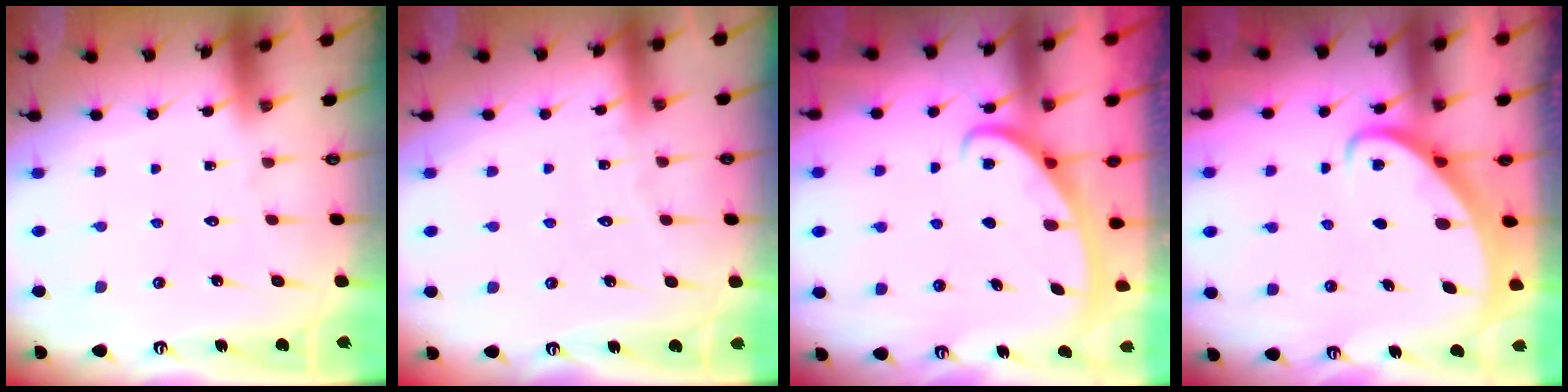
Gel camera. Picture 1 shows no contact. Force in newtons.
{"total": 3.1, "press": 3.1, "slide": 0.4}
{"total": 2.5, "press": 2.5, "slide": 0.4}
{"total": 2.3, "press": 2.3, "slide": 0.3}